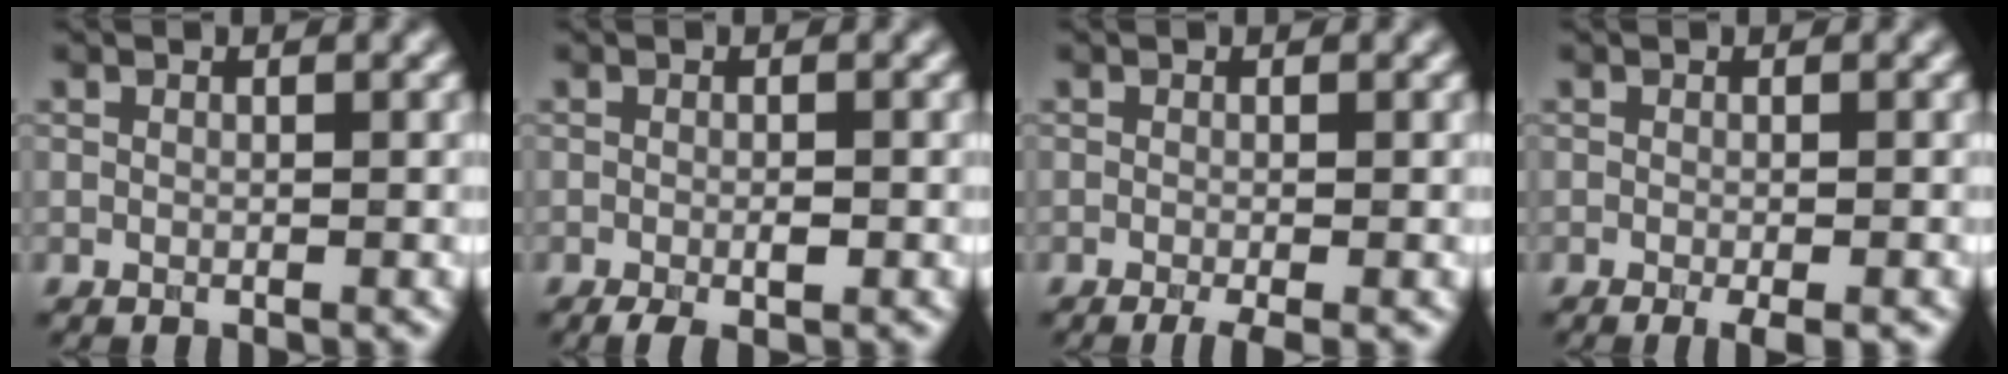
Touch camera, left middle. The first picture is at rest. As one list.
[{"total": 2.0, "force": [-0.9, 0.5, 1.7], "torque": [-0.031, -0.001, -0.016]}, {"total": 1.9, "force": [-1.1, 0.3, 1.5], "torque": [-0.025, -0.007, -0.021]}, {"total": 2.1, "force": [-1.2, 0.3, 1.7], "torque": [-0.025, -0.005, -0.018]}]